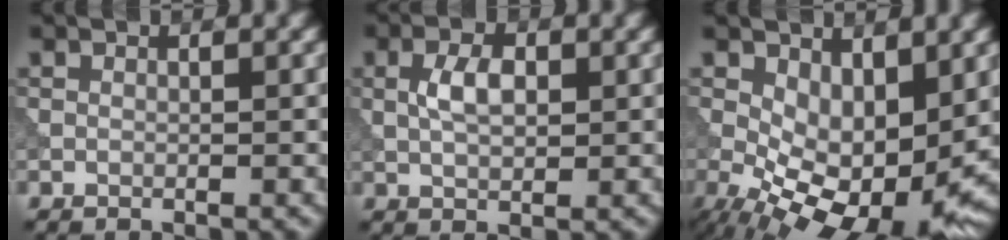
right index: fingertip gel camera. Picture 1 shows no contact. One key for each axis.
{"total": 3.0, "fx": 0.2, "fy": 1.6, "fz": 2.5, "tx": -0.055, "ty": 0.001, "tz": 0.004}
{"total": 9.6, "fx": -1.1, "fy": 5.1, "fz": 8.0, "tx": -0.140, "ty": -0.029, "tz": -0.009}